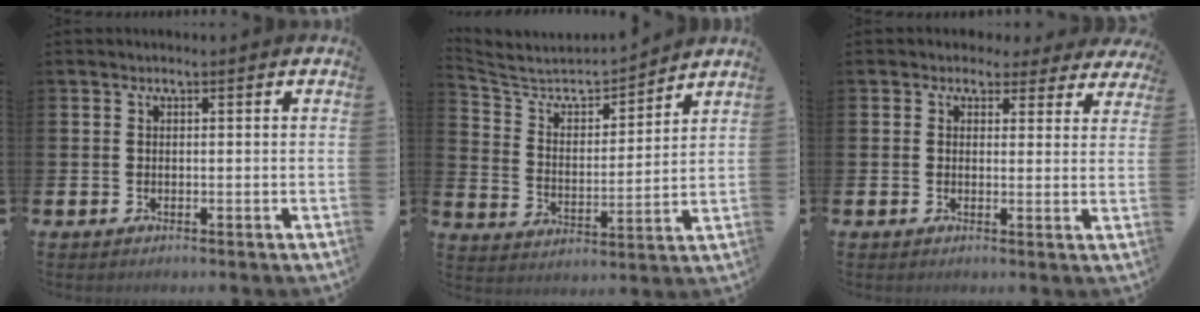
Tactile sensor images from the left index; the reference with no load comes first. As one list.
[{"total": 5.7, "force": [5.3, 1.5, 1.2], "torque": [-0.056, -0.044, 0.087]}, {"total": 2.7, "force": [2.1, 1.7, 0.0], "torque": [0.000, -0.013, 0.030]}]